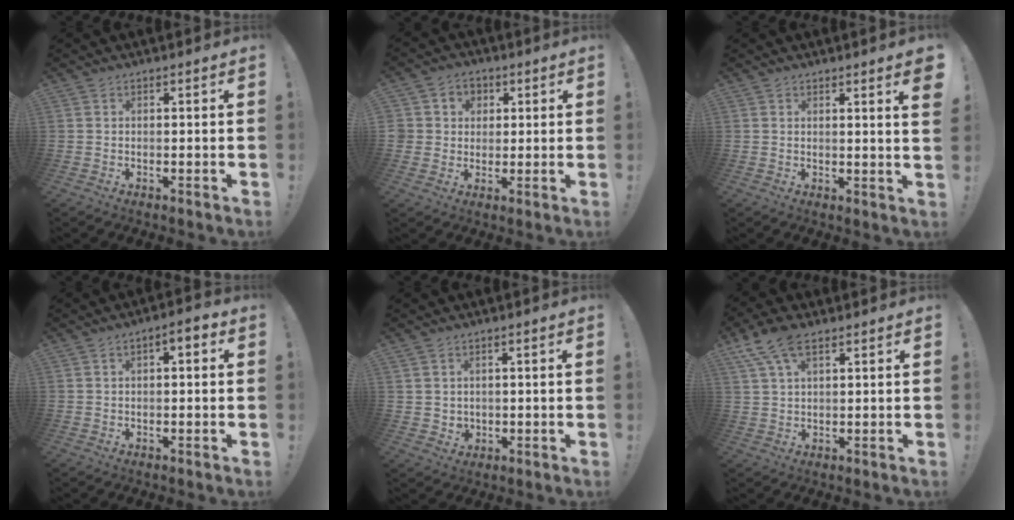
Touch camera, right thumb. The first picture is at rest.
{"total": 6.1, "force": [0.9, 5.9, 1.0], "torque": [-0.013, 0.000, 0.022]}
{"total": 3.1, "force": [1.8, -0.3, 2.5], "torque": [-0.028, -0.013, 0.027]}
{"total": 3.5, "force": [0.1, 1.6, 3.1], "torque": [-0.046, 0.009, -0.002]}
{"total": 3.4, "force": [1.8, 2.8, 0.5], "torque": [-0.003, -0.013, 0.035]}
{"total": 8.5, "force": [4.8, 3.9, 5.7], "torque": [-0.109, -0.007, 0.094]}